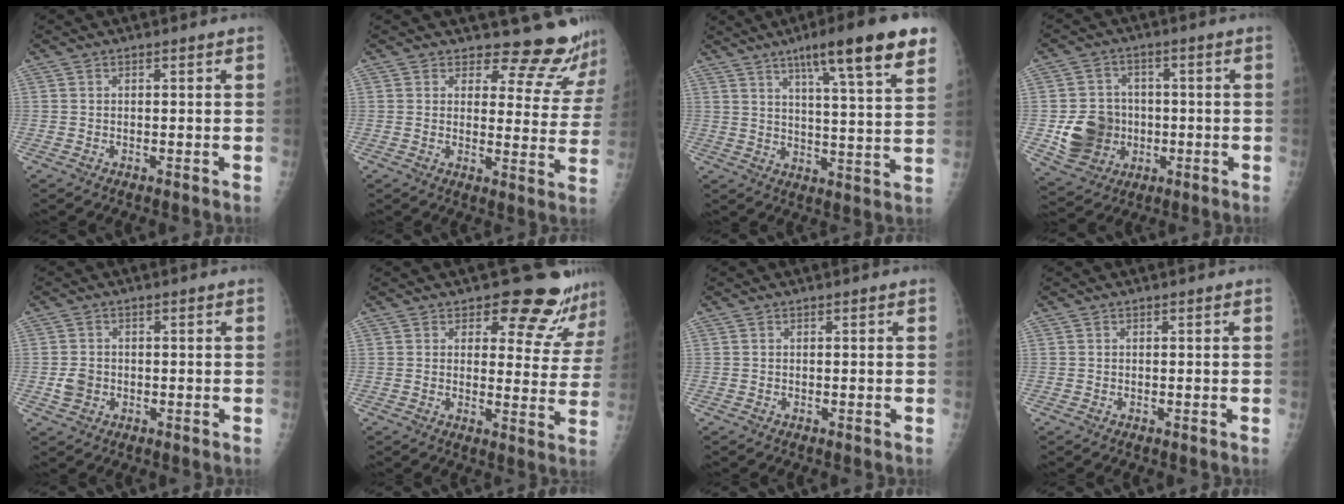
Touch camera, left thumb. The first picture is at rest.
{"total": 11.6, "force": [11.3, 2.7, 0.5], "torque": [0.037, -0.119, 0.114]}
{"total": 17.6, "force": [10.5, 2.1, 13.9], "torque": [-0.188, -0.039, 0.150]}
{"total": 11.1, "force": [-1.5, 9.9, 4.8], "torque": [-0.055, 0.005, -0.017]}
{"total": 2.9, "force": [-0.6, 2.5, 1.4], "torque": [-0.021, 0.004, -0.008]}
{"total": 11.7, "force": [10.6, 4.0, 2.8], "torque": [0.010, -0.086, 0.110]}
{"total": 0.0}
{"total": 0.0}